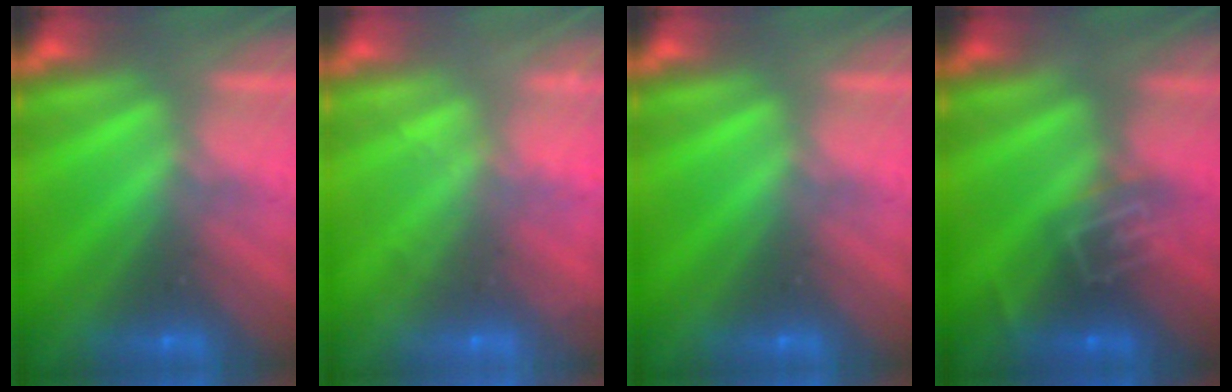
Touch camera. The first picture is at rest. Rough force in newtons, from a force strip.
{"total": 2.1}
{"total": 0.0}
{"total": 2.7}